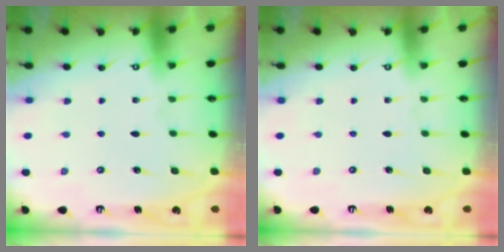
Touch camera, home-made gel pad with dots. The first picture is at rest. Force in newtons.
{"total": 0.0}